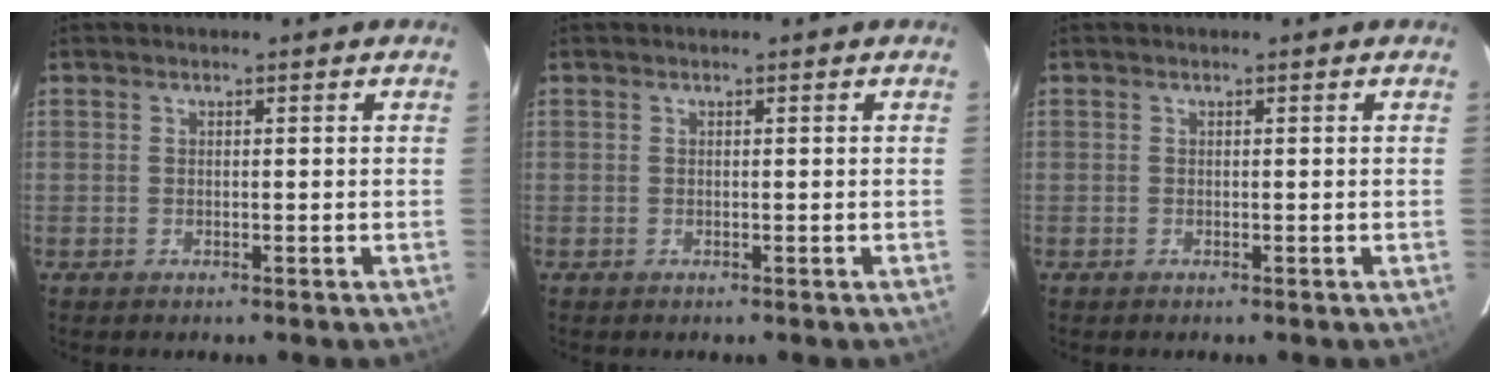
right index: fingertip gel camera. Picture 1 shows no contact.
{"total": 0.0}
{"total": 0.0}